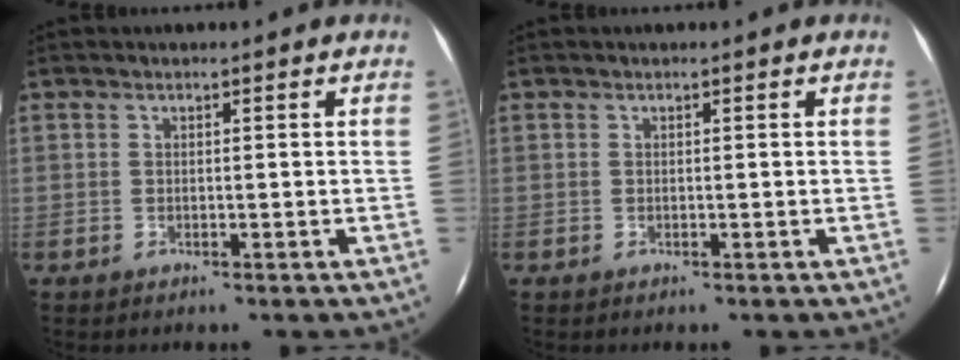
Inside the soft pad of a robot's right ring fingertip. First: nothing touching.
{"total": 0.0}